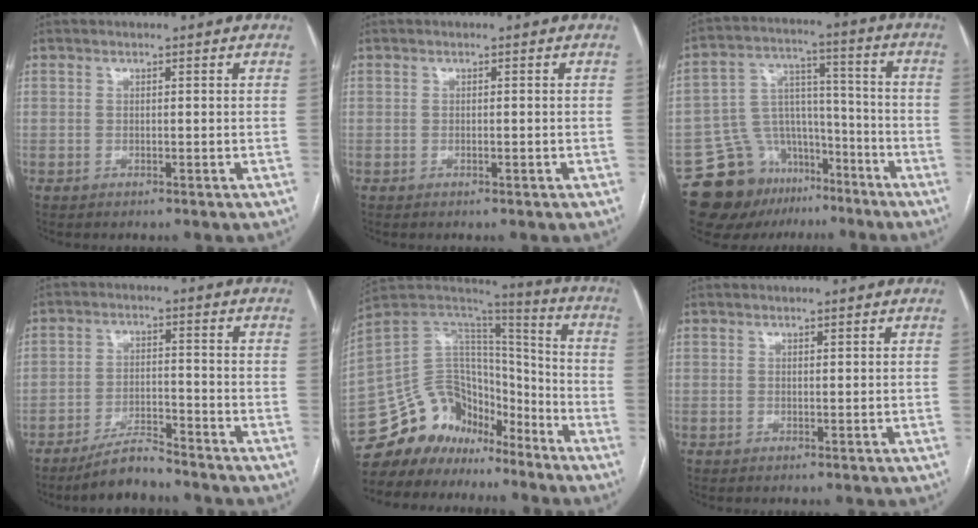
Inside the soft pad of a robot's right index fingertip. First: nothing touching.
{"total": 0.6, "force": [-0.2, 0.1, 0.6], "torque": [-0.013, -0.001, -0.001]}
{"total": 14.1, "force": [-9.6, 9.5, 4.1], "torque": [-0.065, 0.073, -0.146]}
{"total": 5.4, "force": [-5.0, 0.9, 1.9], "torque": [-0.034, -0.009, -0.092]}
{"total": 14.6, "force": [-12.0, 8.0, 2.5], "torque": [-0.040, 0.099, -0.211]}
{"total": 0.0}